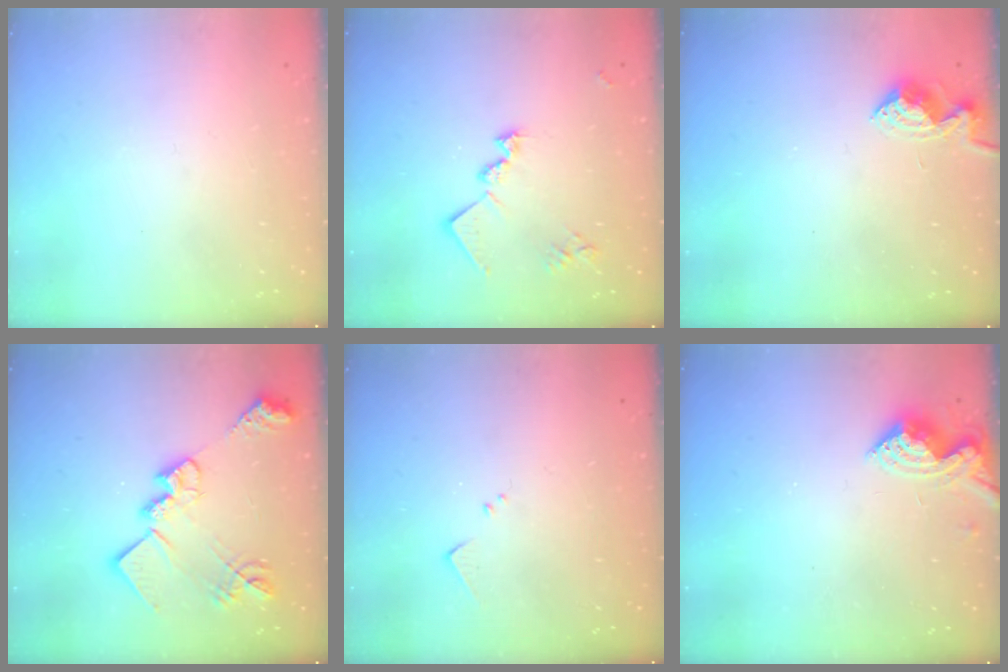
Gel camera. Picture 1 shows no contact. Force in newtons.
{"total": 13.0, "press": 13.0, "slide": 0.3}
{"total": 7.6, "press": 7.6, "slide": 0.4}
{"total": 20.5, "press": 20.5, "slide": 1.2}
{"total": 5.7, "press": 5.6, "slide": 0.4}
{"total": 8.9, "press": 8.8, "slide": 0.6}